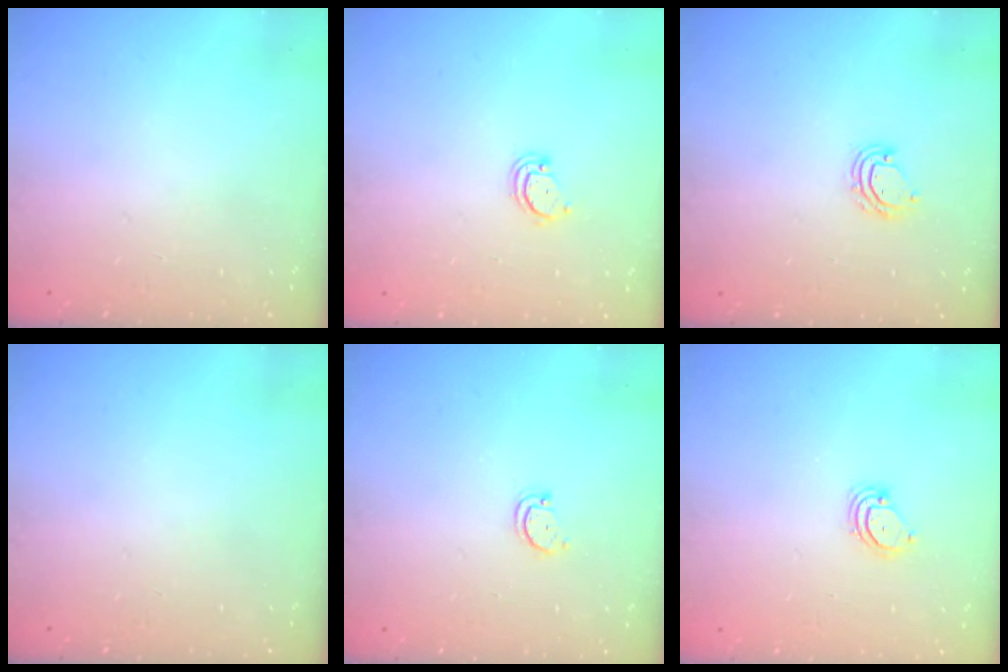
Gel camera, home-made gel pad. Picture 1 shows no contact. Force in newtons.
{"total": 2.9, "press": 2.9, "slide": 0.2}
{"total": 5.2, "press": 5.2, "slide": 0.4}
{"total": 0.0}
{"total": 2.9, "press": 2.9, "slide": 0.4}
{"total": 3.2, "press": 3.2, "slide": 0.2}